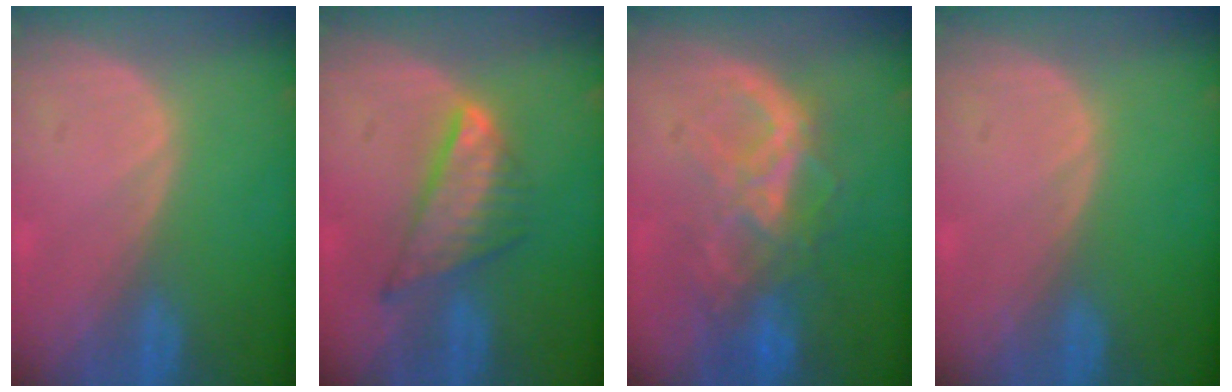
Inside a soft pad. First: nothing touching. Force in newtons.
{"total": 7.5, "press": 6.5, "slide": 3.7}
{"total": 8.6, "press": 7.5, "slide": 4.2}
{"total": 0.0}